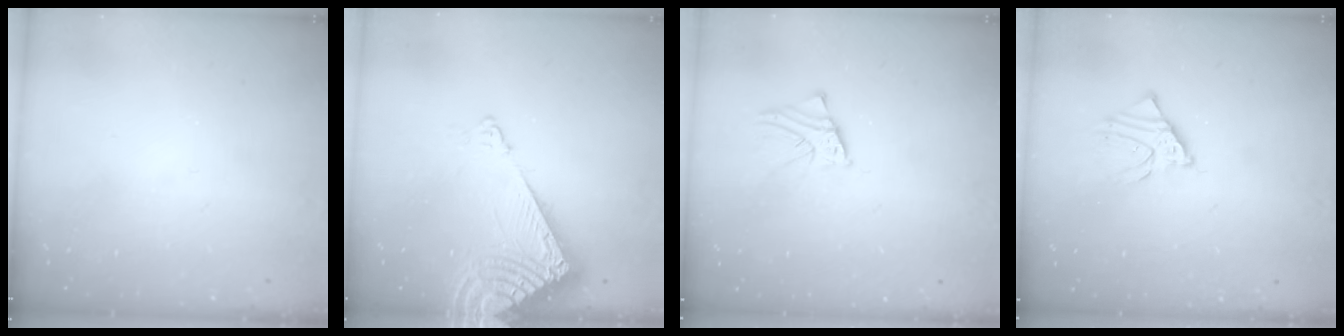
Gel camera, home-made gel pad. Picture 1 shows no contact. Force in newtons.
{"total": 10.6, "press": 10.5, "slide": 1.7}
{"total": 2.6, "press": 2.6, "slide": 0.1}
{"total": 4.3, "press": 4.2, "slide": 0.4}